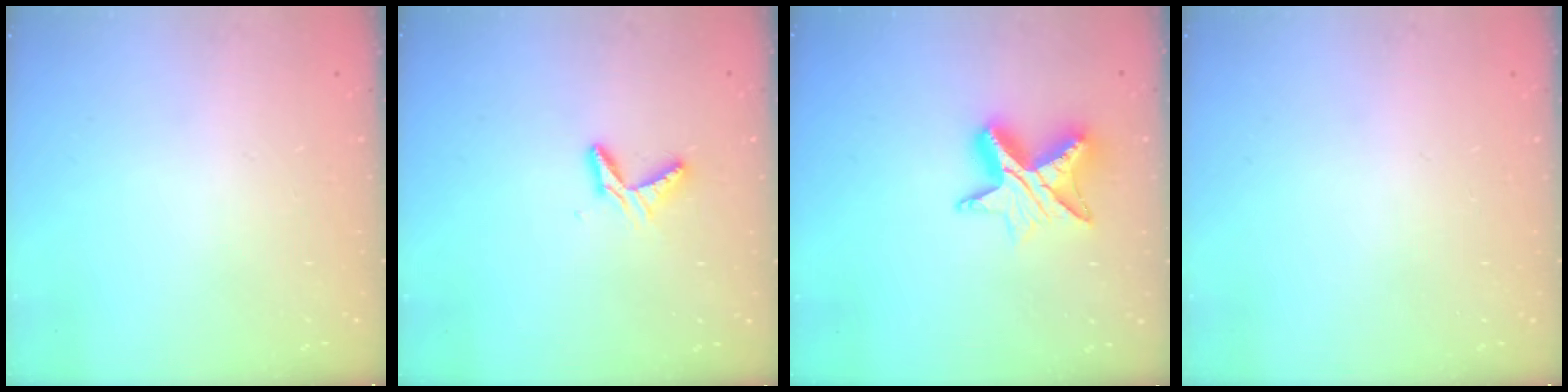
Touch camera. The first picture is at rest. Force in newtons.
{"total": 5.1, "press": 5.1, "slide": 0.4}
{"total": 9.5, "press": 9.5, "slide": 0.7}
{"total": 0.0}